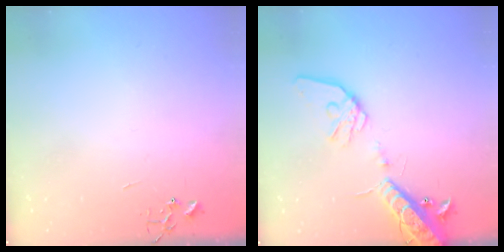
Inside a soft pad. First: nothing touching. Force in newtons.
{"total": 18.9, "press": 18.6, "slide": 3.4}